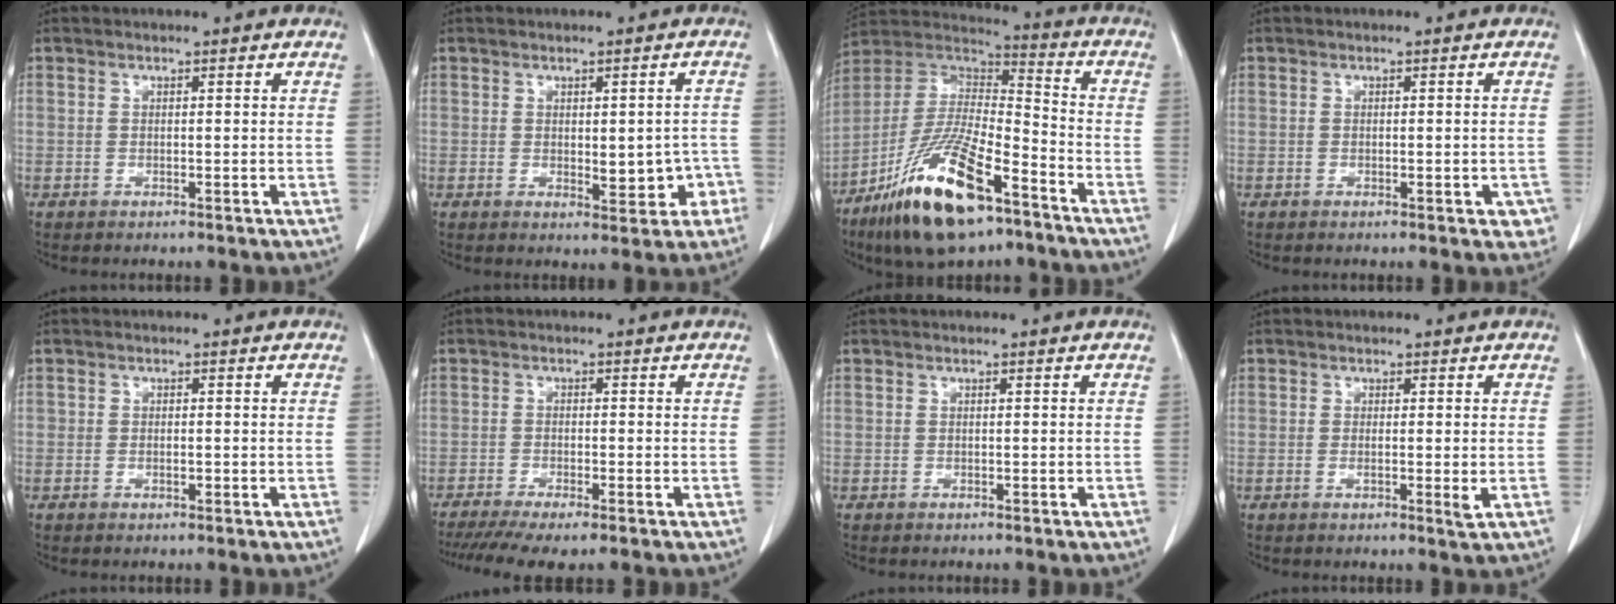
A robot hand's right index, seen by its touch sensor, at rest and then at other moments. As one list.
[{"total": 5.3, "force": [-1.3, 2.6, 4.5], "torque": [-0.045, 0.008, -0.007]}, {"total": 20.1, "force": [-12.0, 5.1, 15.3], "torque": [-0.315, -0.021, -0.217]}, {"total": 3.0, "force": [-1.3, 1.2, 2.5], "torque": [-0.017, 0.002, -0.013]}, {"total": 0.9, "force": [-0.3, 0.5, 0.7], "torque": [-0.010, 0.001, -0.004]}, {"total": 7.6, "force": [-6.0, 0.5, 4.6], "torque": [-0.070, -0.014, -0.097]}, {"total": 0.0}, {"total": 2.1, "force": [-0.3, 0.1, 2.1], "torque": [-0.032, -0.006, -0.005]}]